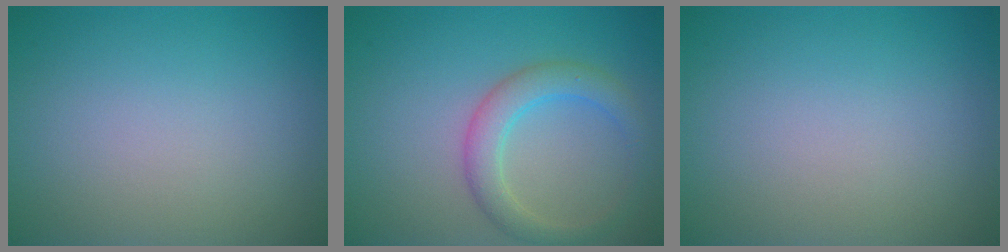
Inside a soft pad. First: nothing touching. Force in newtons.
{"total": 3.4, "press": 3.4, "slide": 0.1}
{"total": 0.0}